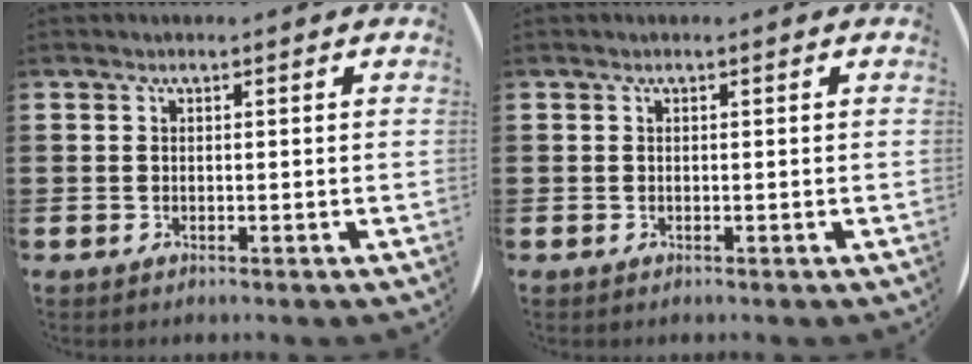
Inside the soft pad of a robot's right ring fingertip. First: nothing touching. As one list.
[{"total": 0.0}]